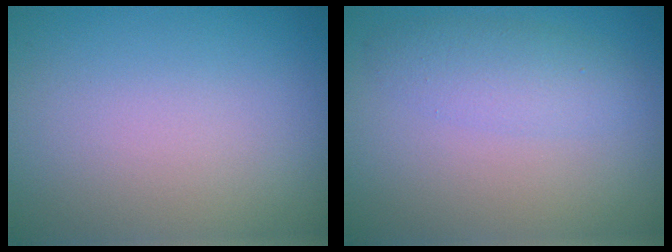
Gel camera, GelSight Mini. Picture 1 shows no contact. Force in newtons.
{"total": 2.6, "press": 2.6, "slide": 0.1}